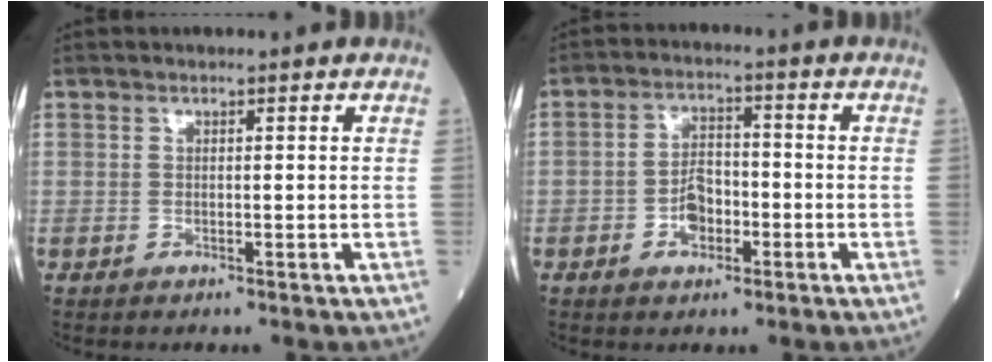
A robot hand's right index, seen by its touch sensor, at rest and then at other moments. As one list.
[{"total": 4.8, "force": [-1.9, 2.8, 3.4], "torque": [-0.065, 0.011, -0.035]}]